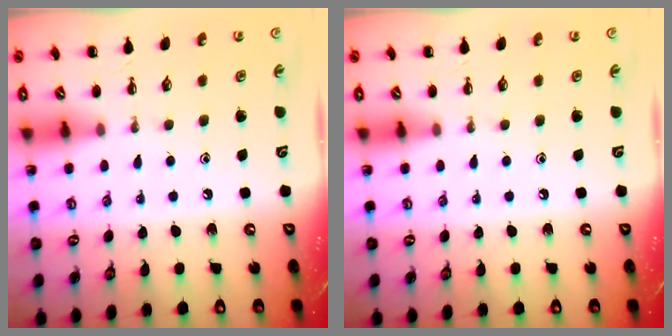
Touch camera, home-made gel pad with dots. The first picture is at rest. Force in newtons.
{"total": 0.0}